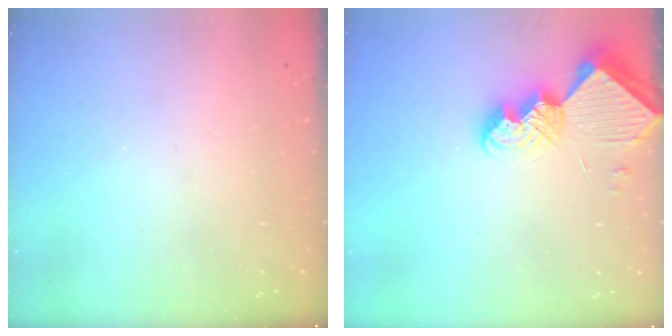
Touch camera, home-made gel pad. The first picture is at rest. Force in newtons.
{"total": 10.4, "press": 10.3, "slide": 0.8}